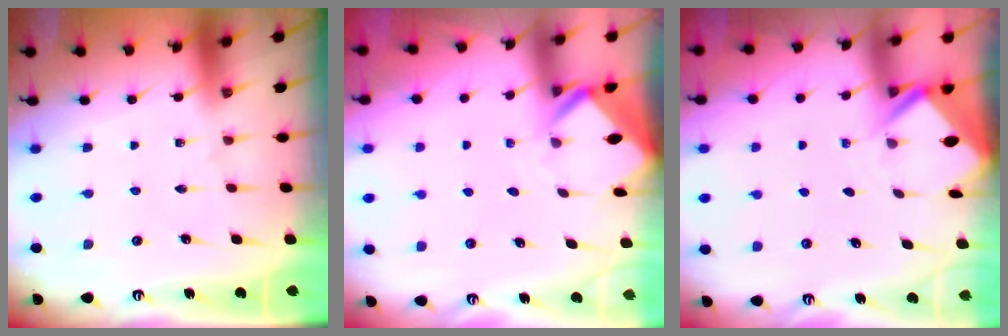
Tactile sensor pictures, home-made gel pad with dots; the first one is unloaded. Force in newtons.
{"total": 2.8, "press": 2.8, "slide": 0.2}
{"total": 2.4, "press": 2.4, "slide": 0.1}